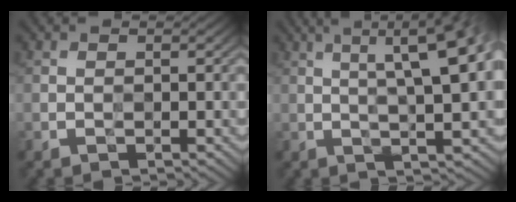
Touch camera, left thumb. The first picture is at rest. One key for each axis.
{"total": 13.2, "fx": 3.7, "fy": 3.8, "fz": 12.1, "tx": -0.160, "ty": 0.044, "tz": 0.048}